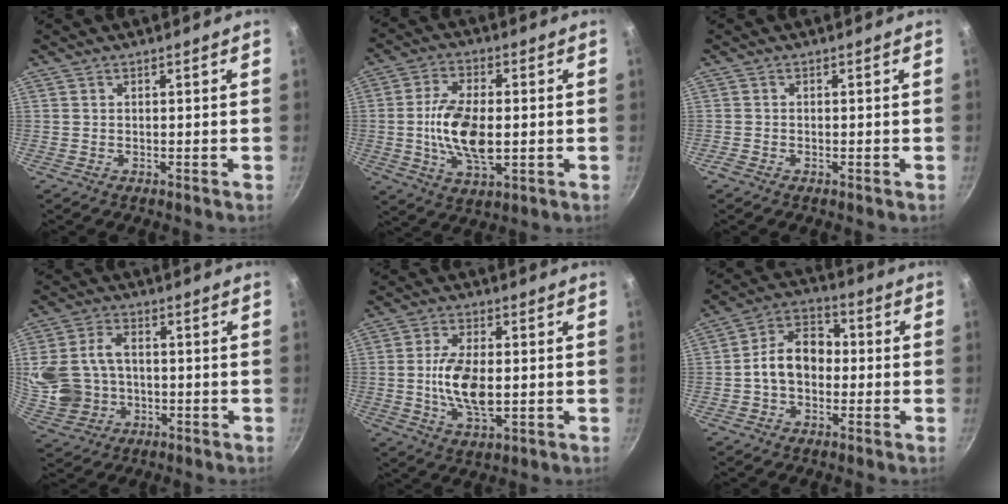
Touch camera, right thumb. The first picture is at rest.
{"total": 12.5, "force": [-0.7, 6.4, 10.8], "torque": [-0.201, 0.004, -0.015]}
{"total": 0.7, "force": [-0.6, 0.3, 0.2], "torque": [-0.012, 0.001, -0.014]}
{"total": 12.9, "force": [-0.4, 10.0, 8.1], "torque": [-0.149, 0.014, 0.005]}
{"total": 10.3, "force": [-0.4, 5.1, 8.9], "torque": [-0.169, 0.000, -0.008]}
{"total": 12.3, "force": [0.2, 9.5, 7.9], "torque": [-0.093, 0.033, -0.015]}